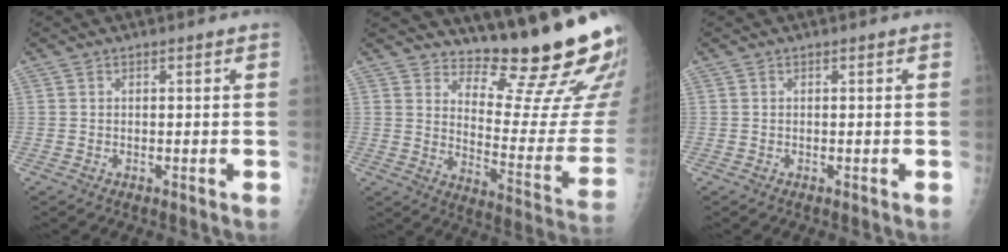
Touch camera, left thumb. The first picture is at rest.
{"total": 19.5, "force": [16.7, 3.0, 9.6], "torque": [-0.099, -0.171, 0.227]}
{"total": 0.0}